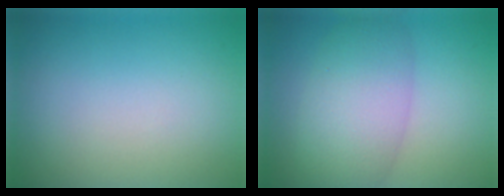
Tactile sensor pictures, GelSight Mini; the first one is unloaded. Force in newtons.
{"total": 6.8, "press": 6.7, "slide": 0.3}